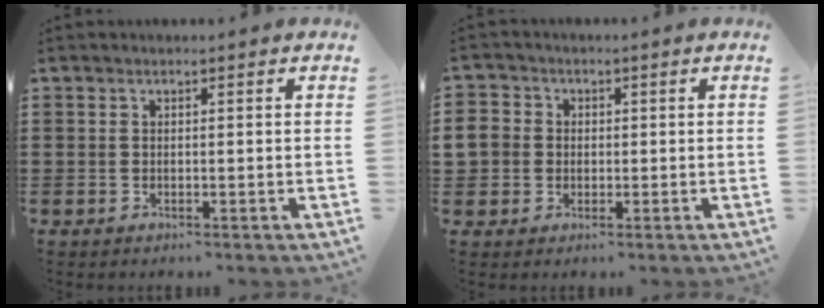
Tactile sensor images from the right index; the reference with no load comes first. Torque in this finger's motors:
{"motor_torque": [0.50, 0.09, 0.08, 0.04]}